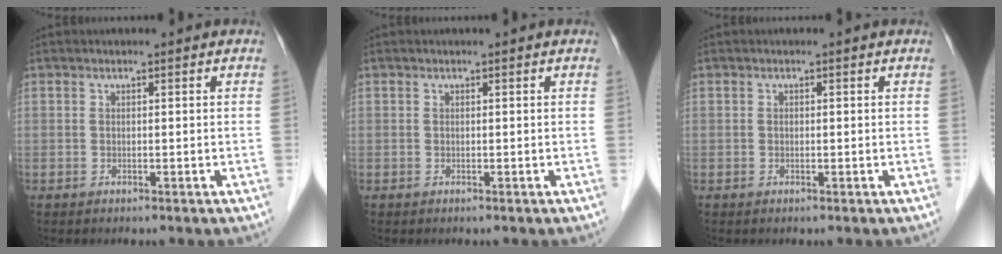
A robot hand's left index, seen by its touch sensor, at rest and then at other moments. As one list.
[{"total": 0.0}, {"total": 0.0}]